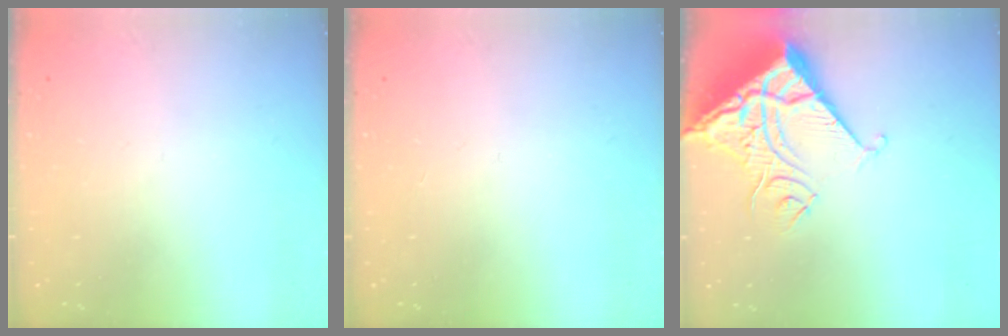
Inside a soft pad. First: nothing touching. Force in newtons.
{"total": 0.0}
{"total": 11.2, "press": 11.1, "slide": 1.5}